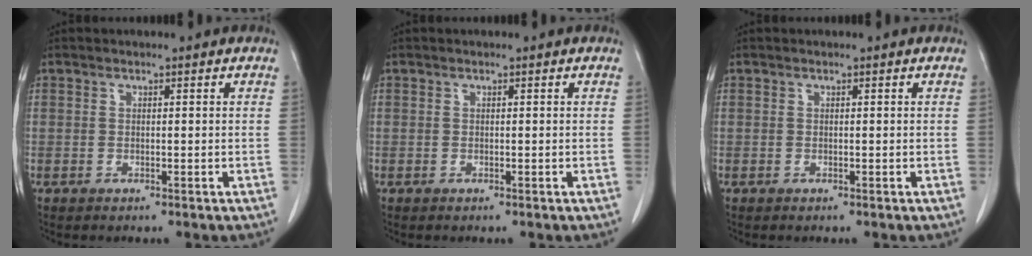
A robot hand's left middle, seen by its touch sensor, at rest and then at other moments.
{"total": 0.0}
{"total": 0.0}